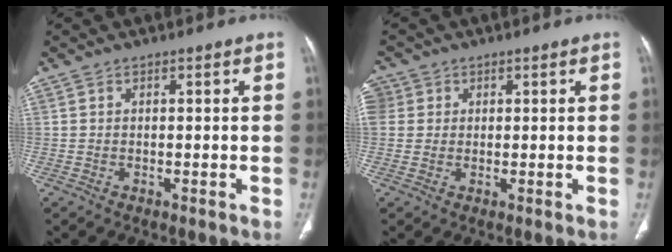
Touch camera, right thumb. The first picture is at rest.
{"total": 6.6, "force": [1.8, 5.9, 2.2], "torque": [-0.058, 0.018, 0.039]}